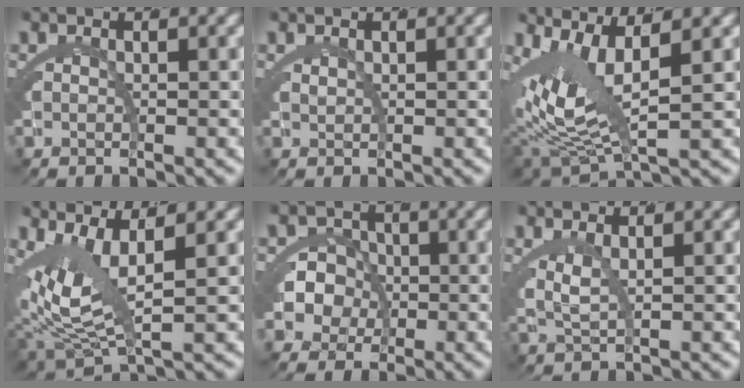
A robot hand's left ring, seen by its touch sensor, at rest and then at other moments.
{"total": 0.5, "force": [0.5, -0.1, 0.1], "torque": [-0.005, -0.005, 0.015]}
{"total": 7.6, "force": [0.5, 4.3, 6.3], "torque": [-0.136, -0.019, 0.019]}
{"total": 6.8, "force": [0.9, 3.9, 5.5], "torque": [-0.120, -0.018, 0.025]}
{"total": 8.0, "force": [-1.6, 7.3, 2.8], "torque": [-0.072, -0.031, -0.030]}
{"total": 2.1, "force": [0.7, 1.1, 1.6], "torque": [-0.050, -0.014, 0.023]}